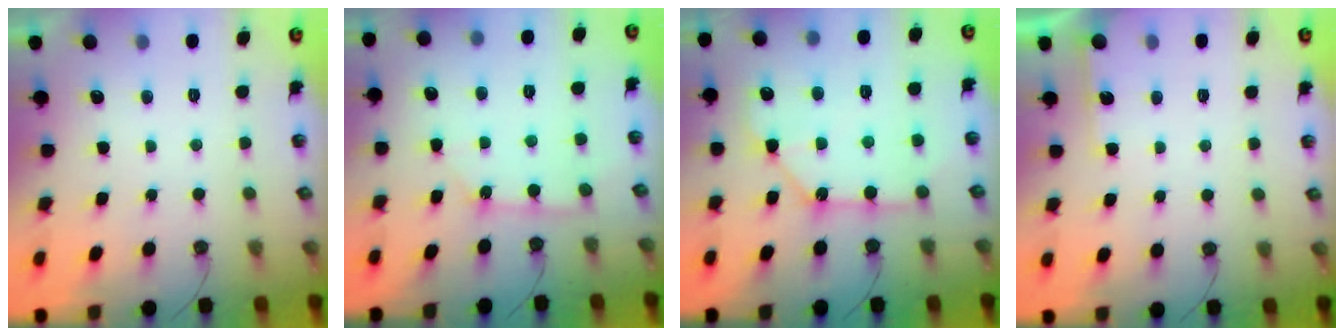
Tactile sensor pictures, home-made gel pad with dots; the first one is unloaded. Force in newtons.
{"total": 5.1, "press": 5.1, "slide": 0.0}
{"total": 11.2, "press": 11.2, "slide": 1.0}
{"total": 4.1, "press": 4.1, "slide": 0.3}